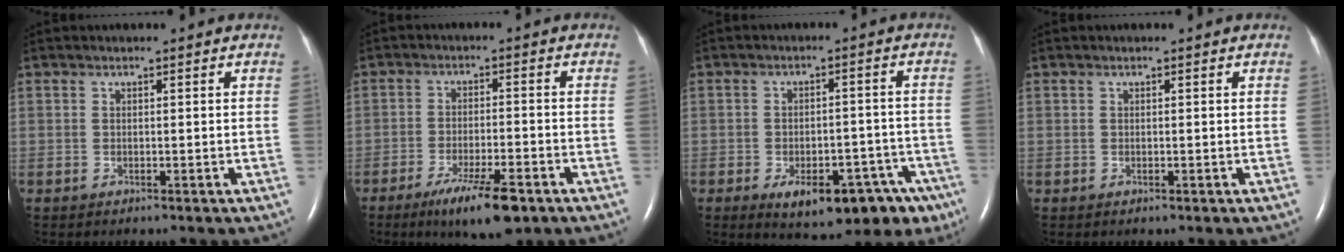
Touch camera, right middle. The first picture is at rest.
{"total": 9.1, "force": [-5.7, 1.4, 6.9], "torque": [-0.121, -0.018, -0.091]}
{"total": 15.4, "force": [-9.2, 7.3, 9.9], "torque": [-0.089, 0.021, -0.115]}
{"total": 0.0}